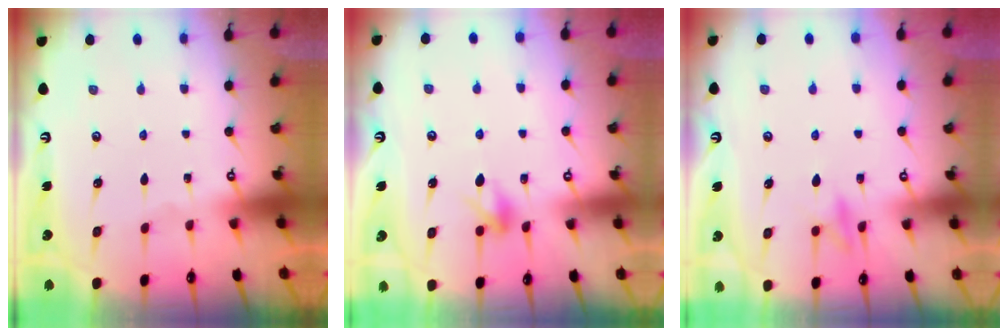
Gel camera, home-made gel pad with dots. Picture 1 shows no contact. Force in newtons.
{"total": 5.5, "press": 5.4, "slide": 1.1}
{"total": 9.9, "press": 9.9, "slide": 0.9}